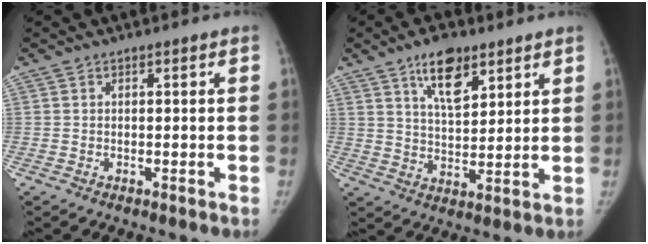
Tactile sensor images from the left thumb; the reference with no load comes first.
{"total": 9.8, "force": [5.8, 4.5, 6.5], "torque": [-0.087, -0.035, 0.100]}